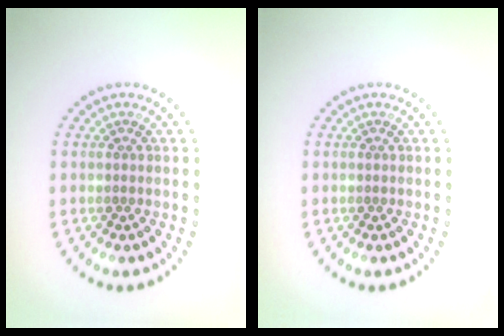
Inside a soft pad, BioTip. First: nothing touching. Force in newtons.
{"total": 0.0}